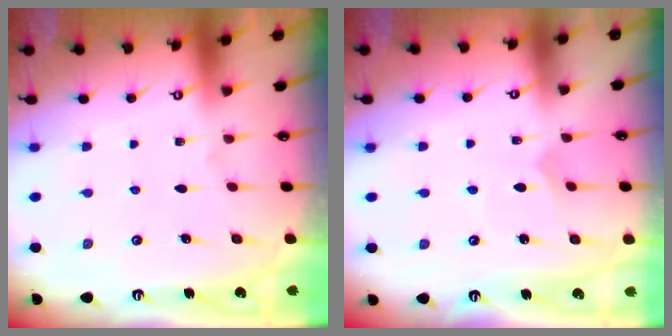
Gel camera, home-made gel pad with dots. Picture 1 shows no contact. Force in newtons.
{"total": 2.6, "press": 2.6, "slide": 0.2}